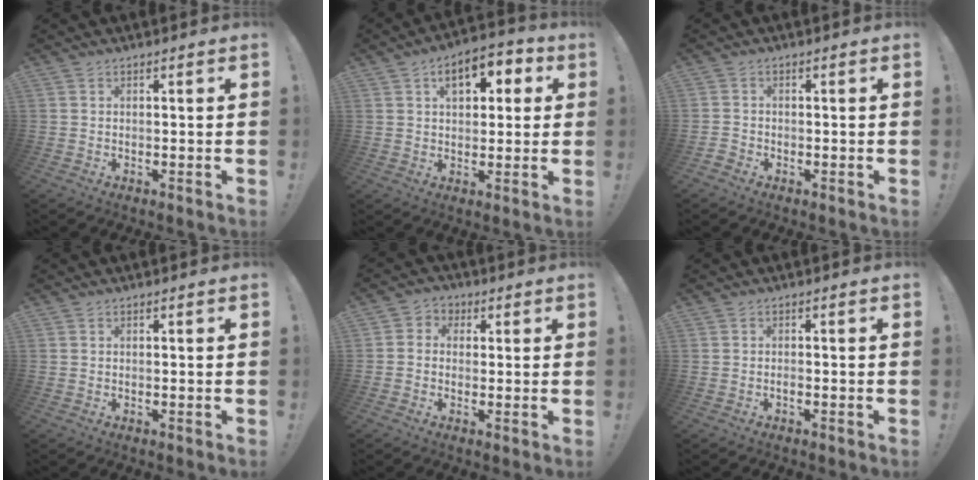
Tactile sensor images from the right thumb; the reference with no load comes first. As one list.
[{"total": 9.4, "force": [3.4, 5.8, 6.6], "torque": [-0.082, -0.003, 0.056]}, {"total": 1.7, "force": [-1.2, 1.1, 0.6], "torque": [-0.012, 0.007, -0.023]}, {"total": 0.0}, {"total": 4.1, "force": [-0.7, 3.8, 1.4], "torque": [-0.019, 0.010, -0.011]}, {"total": 1.1, "force": [-0.9, 0.2, 0.6], "torque": [-0.012, 0.001, -0.015]}]